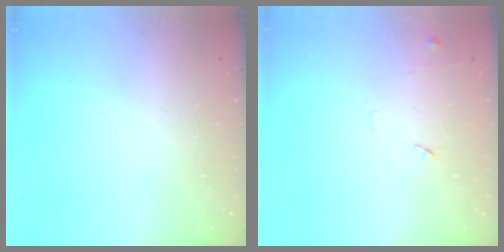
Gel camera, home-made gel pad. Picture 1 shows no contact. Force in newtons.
{"total": 9.2, "press": 9.1, "slide": 0.7}